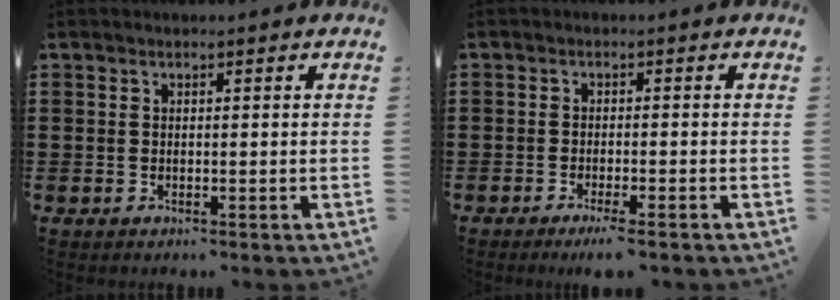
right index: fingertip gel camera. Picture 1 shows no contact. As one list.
[{"total": 2.2, "force": [-1.8, -0.3, 1.3], "torque": [-0.029, -0.006, -0.034]}]